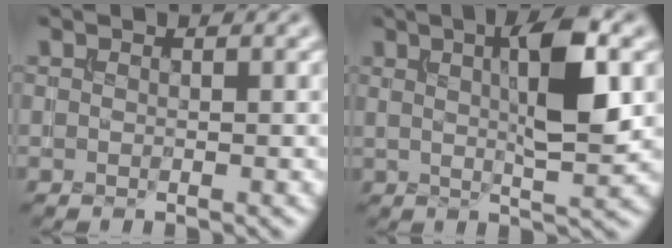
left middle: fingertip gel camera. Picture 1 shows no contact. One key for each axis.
{"total": 7.0, "fx": 1.7, "fy": 1.5, "fz": 6.6, "tx": -0.098, "ty": 0.006, "tz": 0.026}